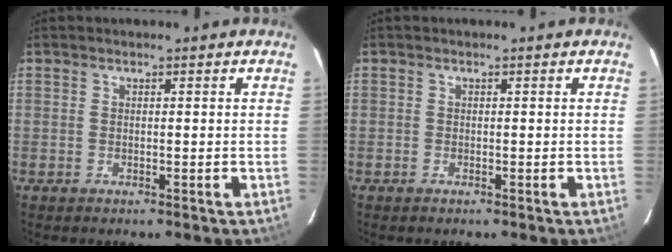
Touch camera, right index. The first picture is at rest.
{"total": 0.5, "force": [-0.4, 0.3, 0.1], "torque": [-0.002, 0.000, -0.009]}